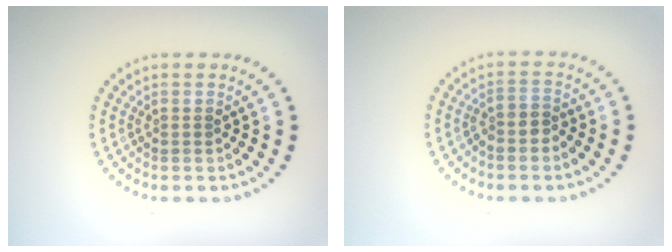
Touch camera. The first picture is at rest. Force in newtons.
{"total": 1.5, "press": 1.1, "slide": 1.0}